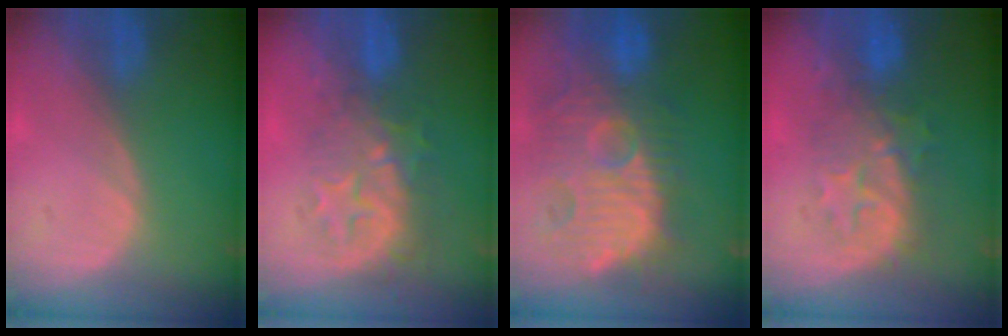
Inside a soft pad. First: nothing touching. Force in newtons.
{"total": 9.2, "press": 8.1, "slide": 4.5}
{"total": 13.4, "press": 12.4, "slide": 5.0}
{"total": 8.0, "press": 7.9, "slide": 1.5}